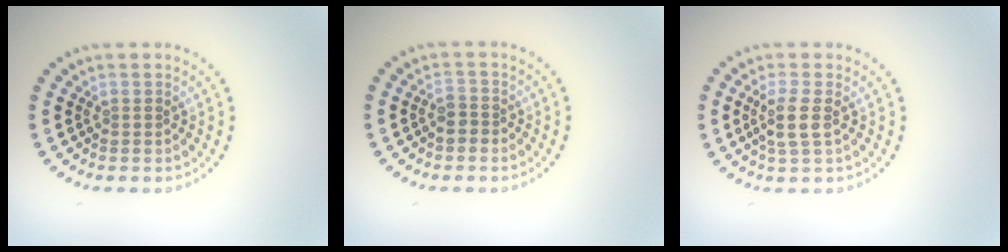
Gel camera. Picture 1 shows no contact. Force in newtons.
{"total": 1.3, "press": 1.1, "slide": 0.7}
{"total": 2.4, "press": 2.0, "slide": 1.3}